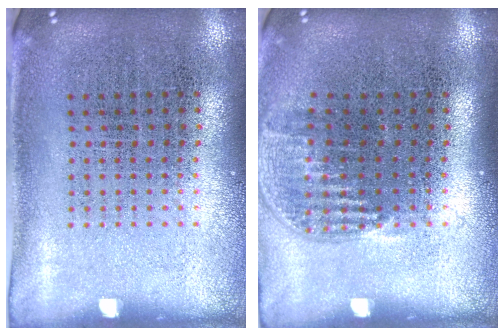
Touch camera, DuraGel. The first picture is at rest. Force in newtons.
{"total": 1.1, "press": 0.9, "slide": 0.6}